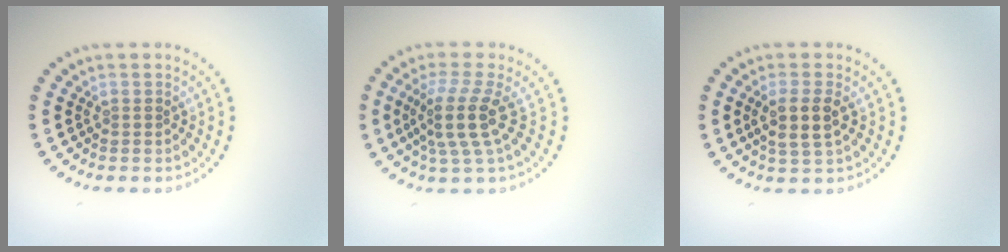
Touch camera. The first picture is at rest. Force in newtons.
{"total": 3.8, "press": 2.8, "slide": 2.6}
{"total": 2.9, "press": 2.6, "slide": 1.3}